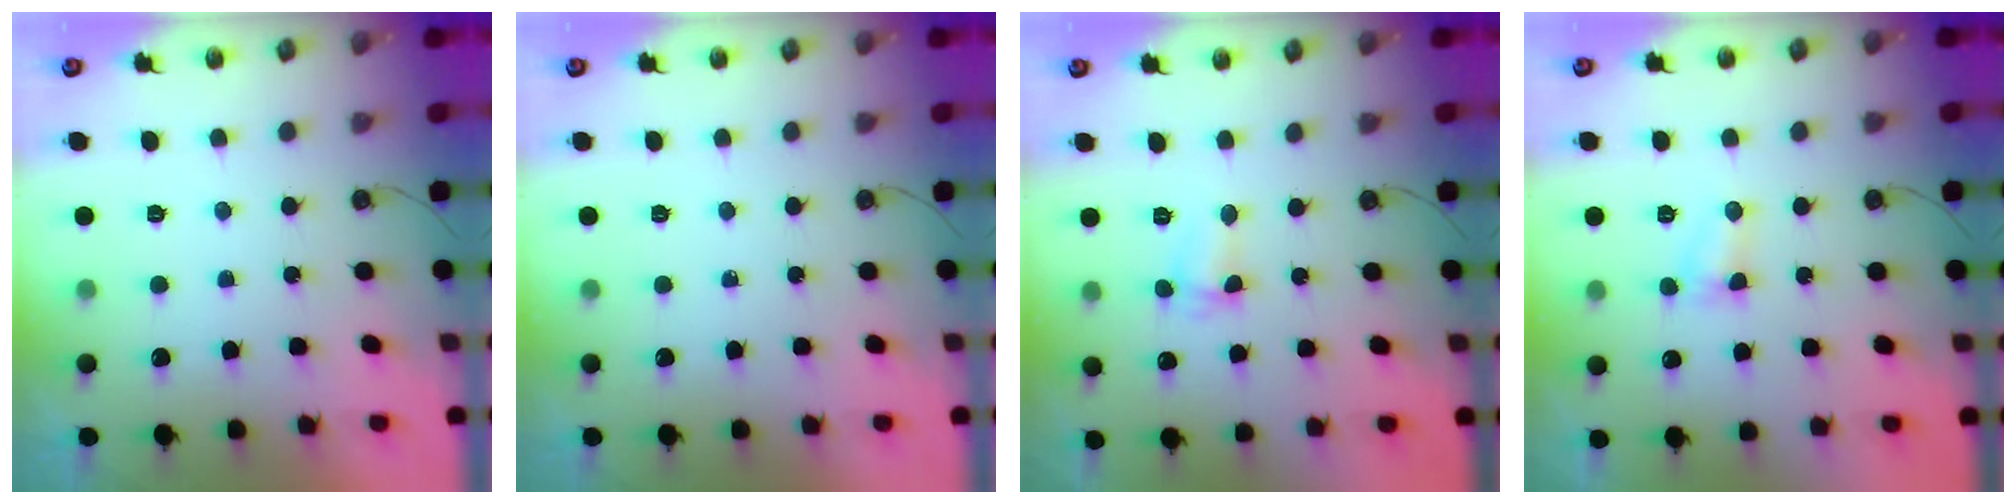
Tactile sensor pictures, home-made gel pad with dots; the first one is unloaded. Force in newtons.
{"total": 0.0}
{"total": 2.5, "press": 2.5, "slide": 0.5}
{"total": 3.7, "press": 3.7, "slide": 0.5}